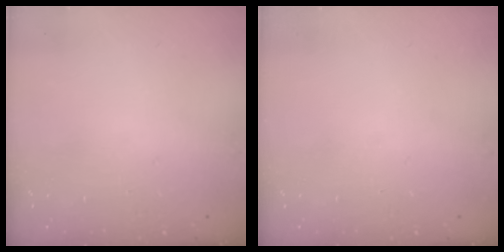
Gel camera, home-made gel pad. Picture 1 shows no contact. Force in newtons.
{"total": 0.0}